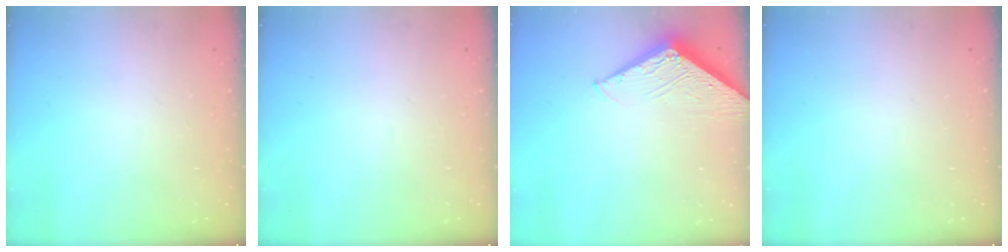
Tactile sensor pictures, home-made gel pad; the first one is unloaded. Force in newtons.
{"total": 0.0}
{"total": 6.5, "press": 6.5, "slide": 0.4}
{"total": 0.0}